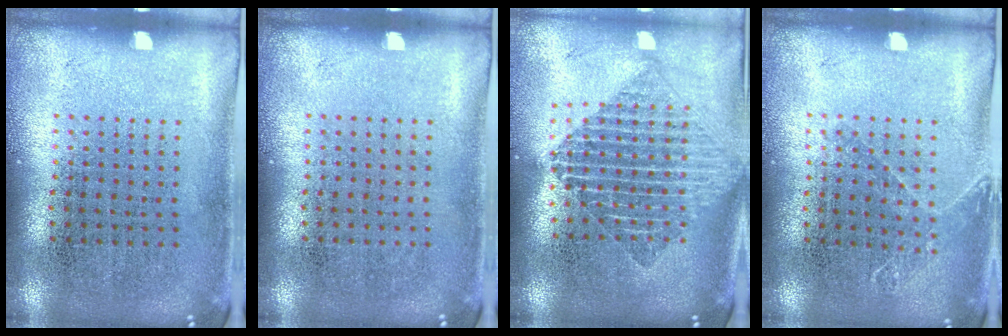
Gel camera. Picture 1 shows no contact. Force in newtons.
{"total": 0.0}
{"total": 1.8, "press": 1.5, "slide": 1.1}
{"total": 1.0, "press": 0.9, "slide": 0.3}